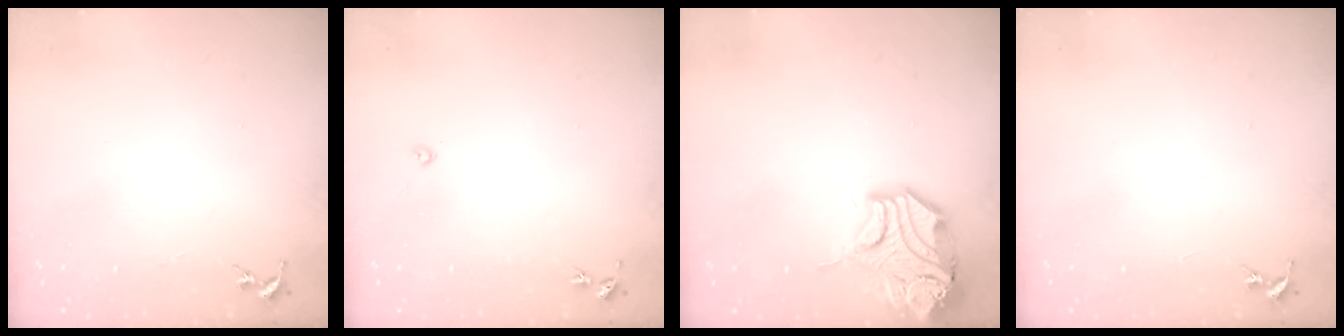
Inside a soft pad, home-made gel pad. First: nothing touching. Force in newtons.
{"total": 2.2, "press": 2.2, "slide": 0.3}
{"total": 15.9, "press": 15.8, "slide": 2.3}
{"total": 0.0}